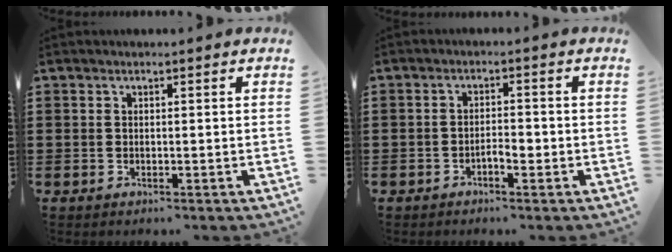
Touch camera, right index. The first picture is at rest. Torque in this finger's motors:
{"motor_torque": [0.01, 0.02, 0.06, 0.08]}